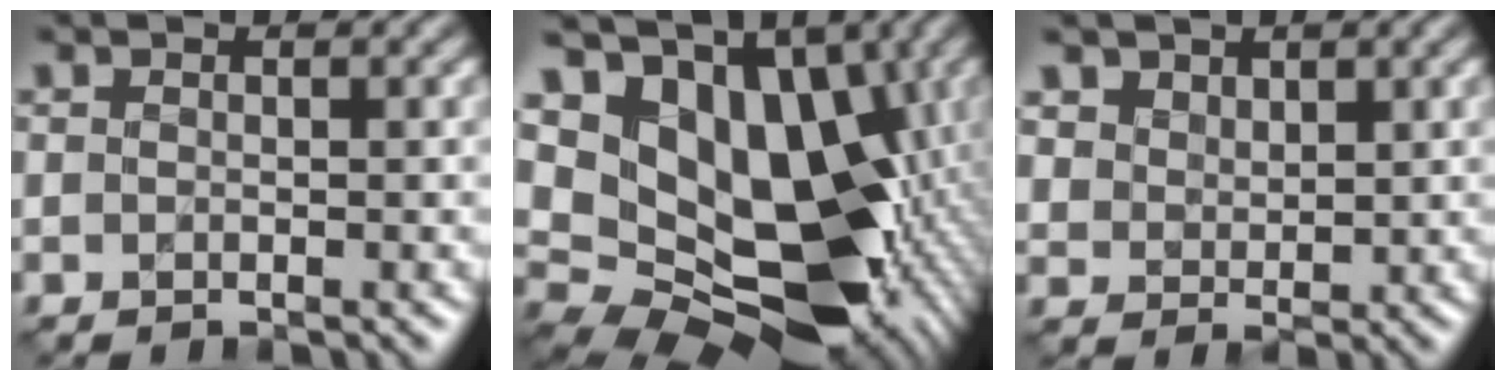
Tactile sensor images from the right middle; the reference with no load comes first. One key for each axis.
{"total": 16.5, "fx": 1.9, "fy": 11.5, "fz": 11.6, "tx": -0.172, "ty": -0.013, "tz": 0.063}
{"total": 3.0, "fx": 1.9, "fy": 2.1, "fz": 0.6, "tx": -0.032, "ty": 0.001, "tz": 0.049}